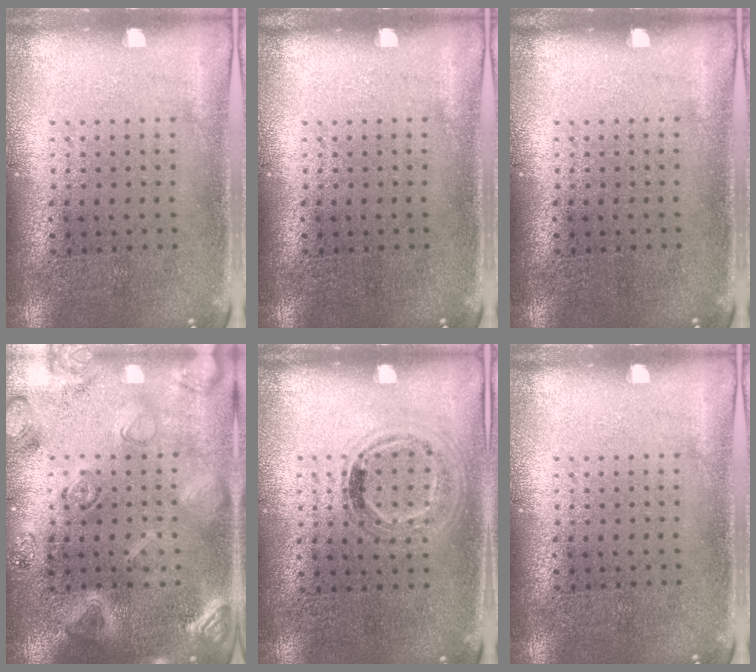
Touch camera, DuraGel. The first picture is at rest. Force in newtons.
{"total": 0.0}
{"total": 0.0}
{"total": 2.9, "press": 2.9, "slide": 0.5}
{"total": 0.9, "press": 0.7, "slide": 0.5}
{"total": 0.0}